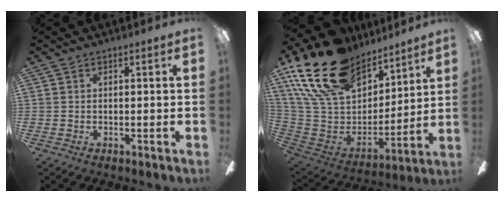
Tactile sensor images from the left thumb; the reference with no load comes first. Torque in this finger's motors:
{"motor_torque": [0.93, 0.25, 1.30, -1.47, 0.53]}